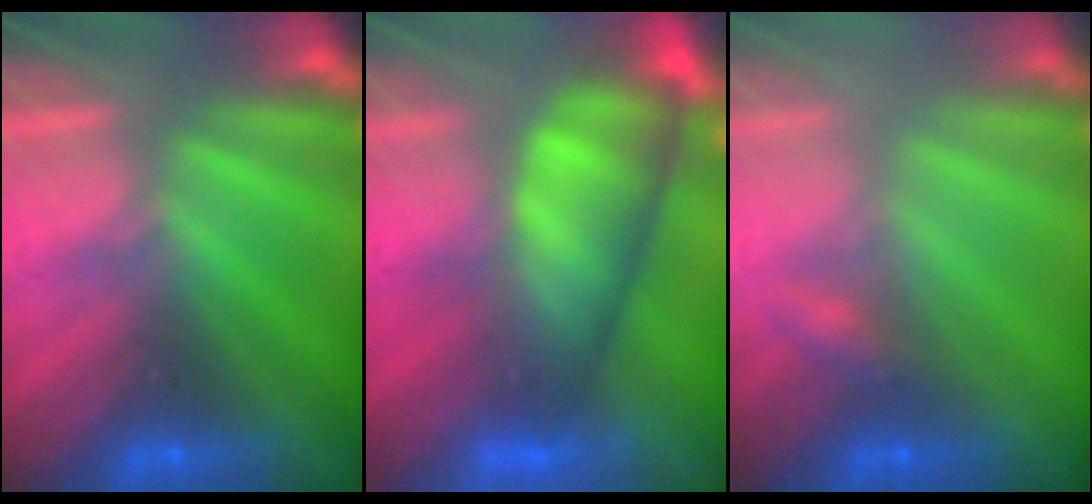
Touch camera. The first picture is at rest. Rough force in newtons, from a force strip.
{"total": 10.2}
{"total": 2.4}